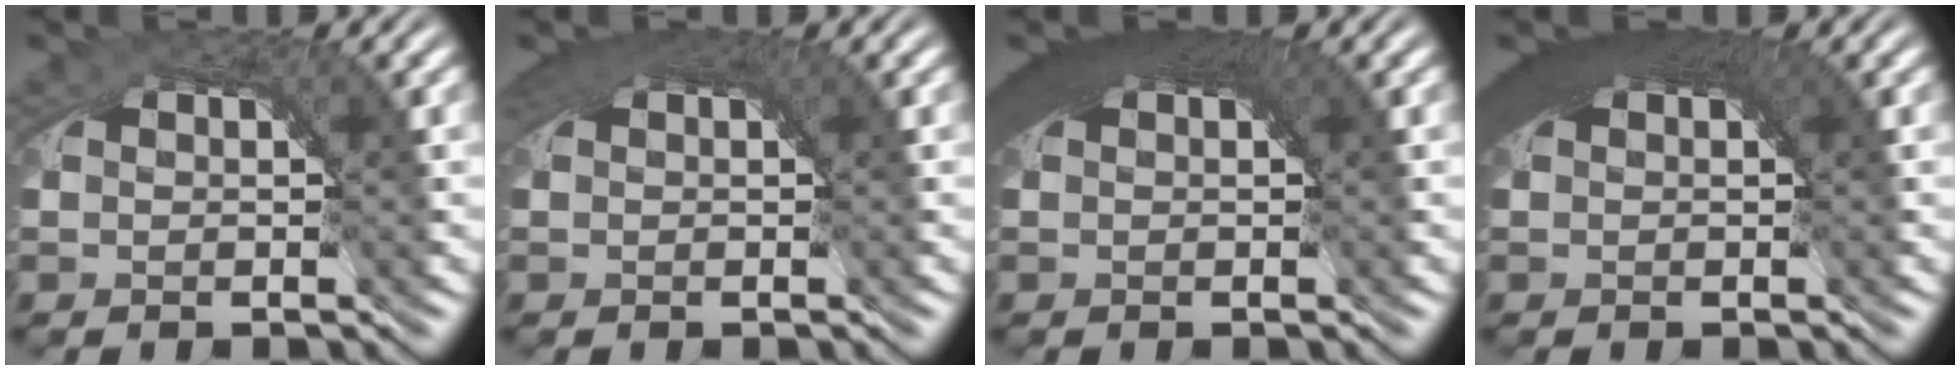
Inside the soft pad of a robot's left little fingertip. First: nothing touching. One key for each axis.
{"total": 1.9, "fx": 0.8, "fy": 0.3, "fz": 1.7, "tx": -0.013, "ty": 0.000, "tz": 0.011}
{"total": 5.9, "fx": 1.9, "fy": 2.0, "fz": 5.2, "tx": -0.060, "ty": 0.017, "tz": 0.021}
{"total": 5.9, "fx": 1.9, "fy": 2.1, "fz": 5.2, "tx": -0.061, "ty": 0.016, "tz": 0.020}